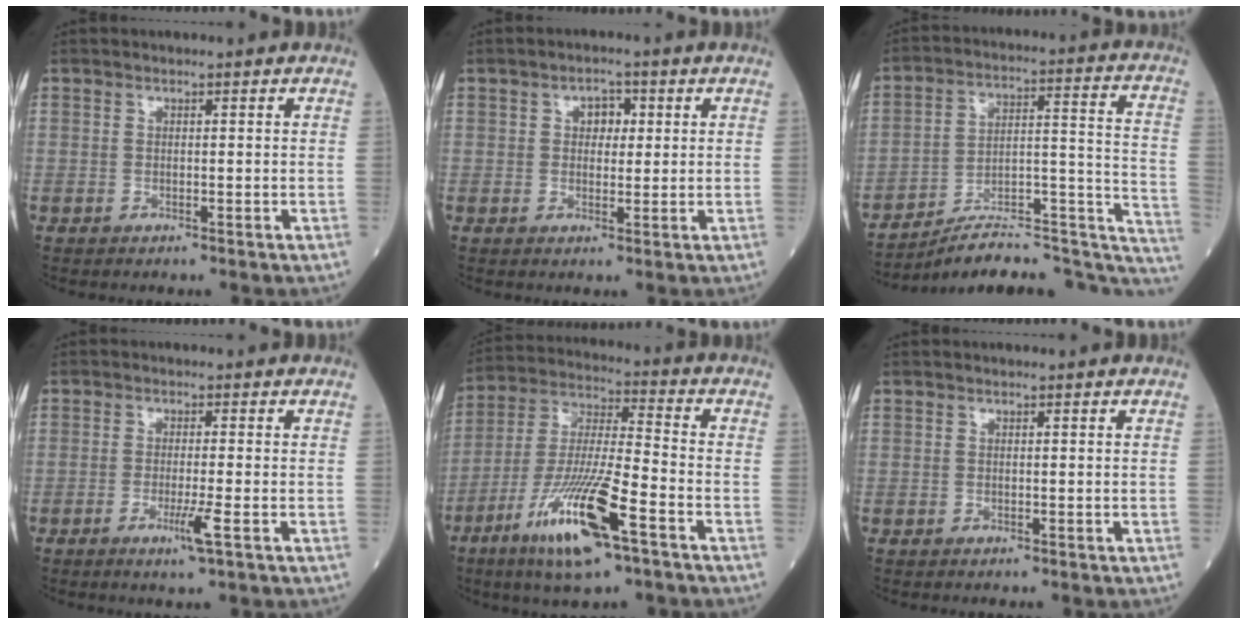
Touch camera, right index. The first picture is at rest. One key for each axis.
{"total": 3.1, "fx": 0.9, "fy": 2.0, "fz": 2.2, "tx": -0.029, "ty": 0.008, "tz": 0.012}
{"total": 19.8, "fx": -17.0, "fy": 5.5, "fz": 8.5, "tx": -0.061, "ty": 0.072, "tz": -0.241}
{"total": 3.4, "fx": -1.4, "fy": -0.5, "fz": 3.1, "tx": -0.058, "ty": -0.009, "tz": -0.028}
{"total": 16.2, "fx": -8.3, "fy": 1.8, "fz": 13.8, "tx": -0.282, "ty": -0.027, "tz": -0.151}
{"total": 0.0}